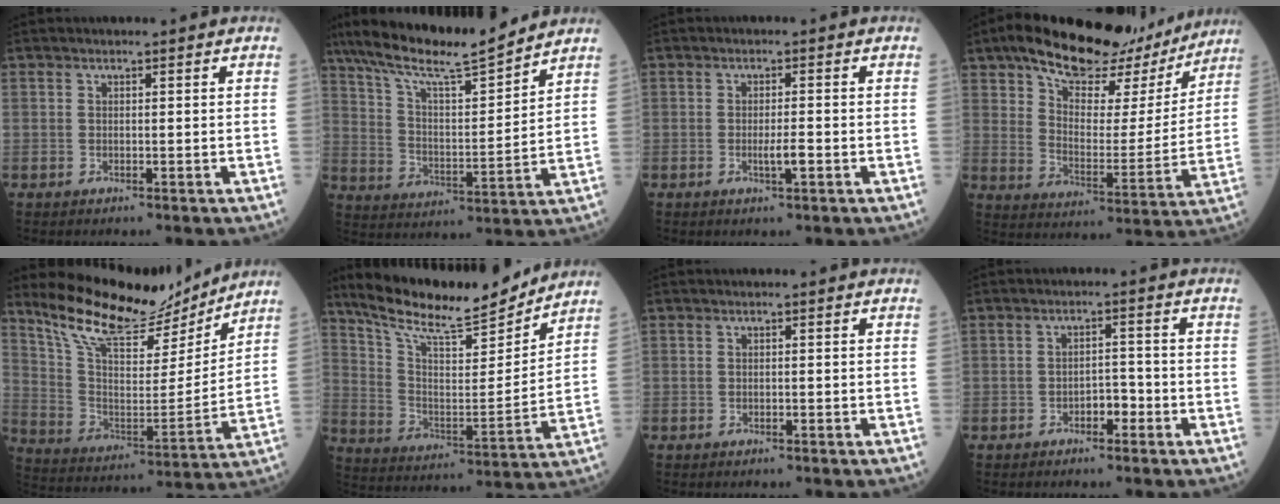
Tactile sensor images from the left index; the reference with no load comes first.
{"total": 16.6, "force": [14.2, 1.3, 8.5], "torque": [-0.152, 0.004, 0.244]}
{"total": 2.1, "force": [-0.9, 0.1, 1.9], "torque": [-0.033, -0.006, -0.016]}
{"total": 21.7, "force": [16.6, 8.6, 10.9], "torque": [-0.163, 0.016, 0.230]}
{"total": 16.5, "force": [15.1, 3.6, 5.6], "torque": [-0.114, -0.017, 0.257]}
{"total": 18.3, "force": [16.1, 2.6, 8.3], "torque": [-0.150, -0.009, 0.267]}
{"total": 0.0}
{"total": 2.5, "force": [-1.6, 1.1, 1.6], "torque": [-0.015, 0.004, -0.031]}